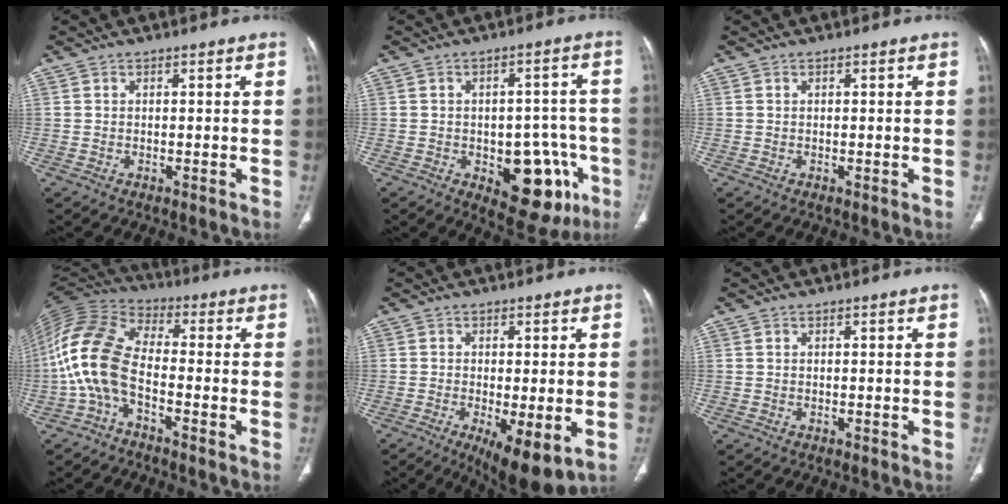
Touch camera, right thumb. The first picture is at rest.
{"total": 14.8, "force": [-5.4, 8.1, 11.1], "torque": [-0.091, 0.029, -0.057]}
{"total": 0.0}
{"total": 13.0, "force": [-3.3, 6.3, 10.9], "torque": [-0.238, 0.049, -0.081]}
{"total": 9.8, "force": [-3.2, 3.2, 8.7], "torque": [-0.135, -0.018, -0.044]}
{"total": 0.0}